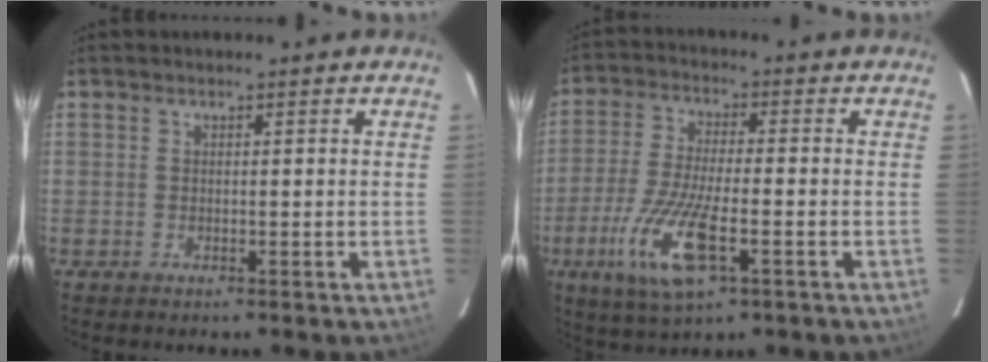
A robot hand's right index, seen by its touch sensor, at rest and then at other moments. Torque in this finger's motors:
{"motor_torque": [1.59, -0.55, 0.69, 0.20]}